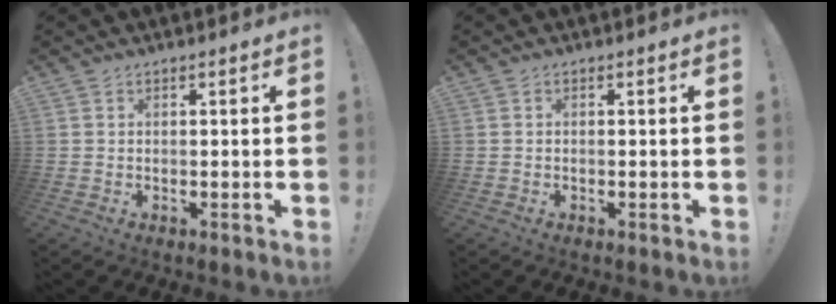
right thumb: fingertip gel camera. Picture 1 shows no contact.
{"total": 0.0}